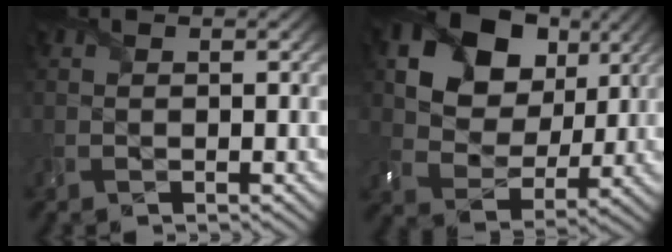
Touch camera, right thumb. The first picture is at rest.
{"total": 15.2, "force": [6.9, 10.8, 8.1], "torque": [-0.189, 0.031, 0.117]}